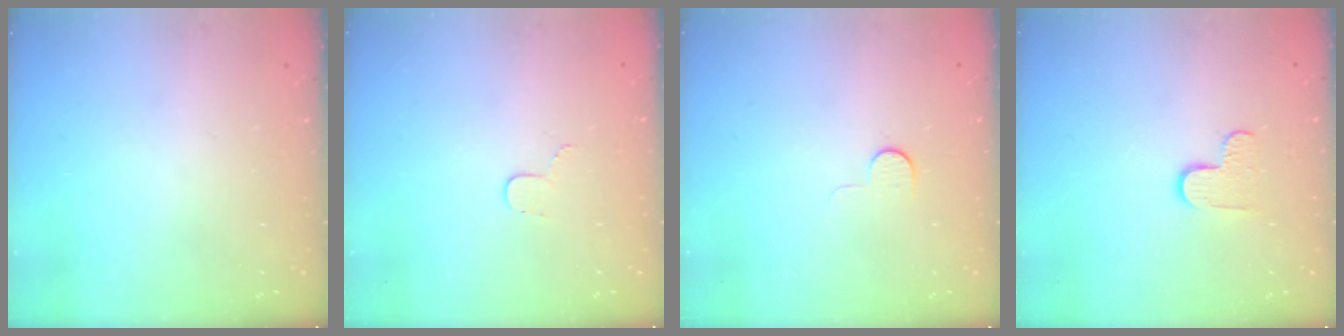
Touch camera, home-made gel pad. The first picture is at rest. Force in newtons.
{"total": 3.4, "press": 3.4, "slide": 0.4}
{"total": 5.0, "press": 5.0, "slide": 0.5}
{"total": 5.5, "press": 5.5, "slide": 0.5}